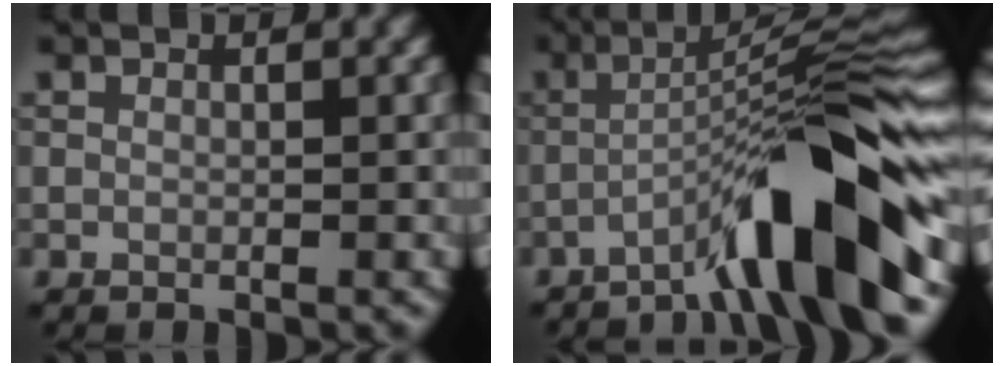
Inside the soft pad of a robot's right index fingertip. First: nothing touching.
{"total": 10.3, "force": [-5.4, 0.9, 8.7], "torque": [-0.128, 0.027, -0.095]}